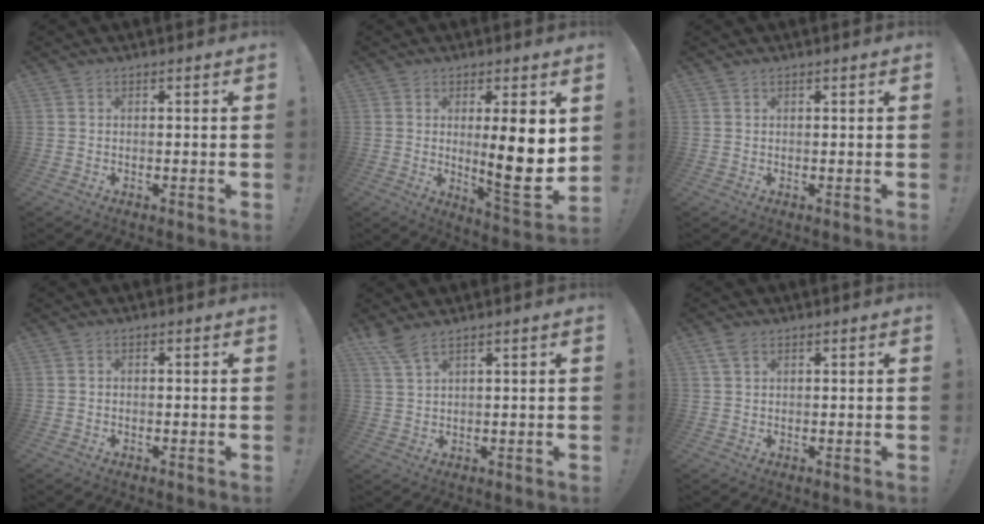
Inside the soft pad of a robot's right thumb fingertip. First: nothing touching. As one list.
[{"total": 13.4, "force": [1.6, 2.3, 13.1], "torque": [-0.196, -0.030, 0.019]}, {"total": 0.5, "force": [0.5, 0.0, 0.2], "torque": [-0.004, -0.001, 0.009]}, {"total": 0.6, "force": [-0.4, 0.4, 0.2], "torque": [-0.005, 0.004, -0.007]}, {"total": 4.4, "force": [3.4, 0.7, 2.7], "torque": [-0.051, -0.018, 0.062]}, {"total": 2.5, "force": [1.4, 1.4, 1.6], "torque": [-0.034, 0.001, 0.027]}]